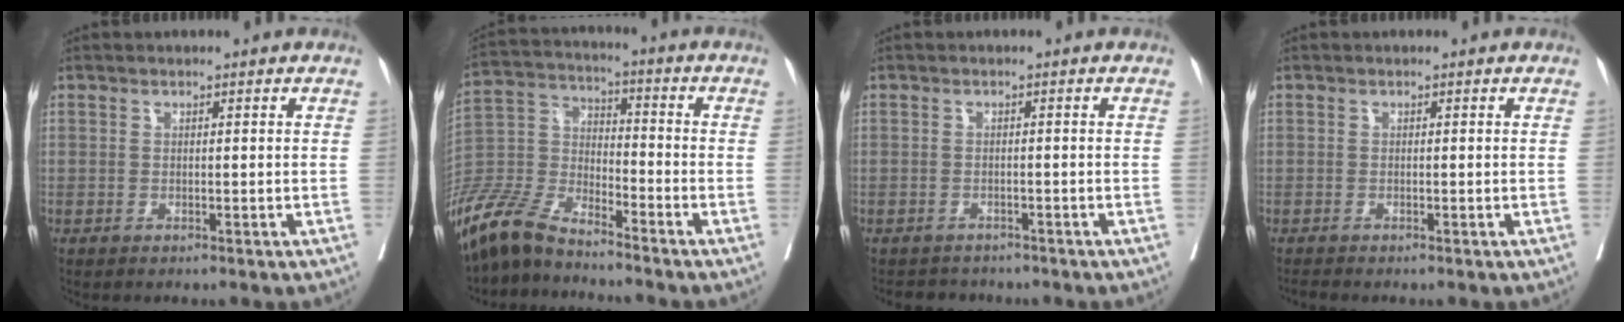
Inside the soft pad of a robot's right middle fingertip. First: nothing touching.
{"total": 11.3, "force": [-10.0, 2.7, 4.5], "torque": [-0.101, -0.004, -0.202]}
{"total": 3.6, "force": [-3.2, 1.5, 0.0], "torque": [-0.002, -0.002, -0.047]}
{"total": 0.6, "force": [-0.6, -0.2, 0.0], "torque": [-0.008, -0.006, -0.013]}